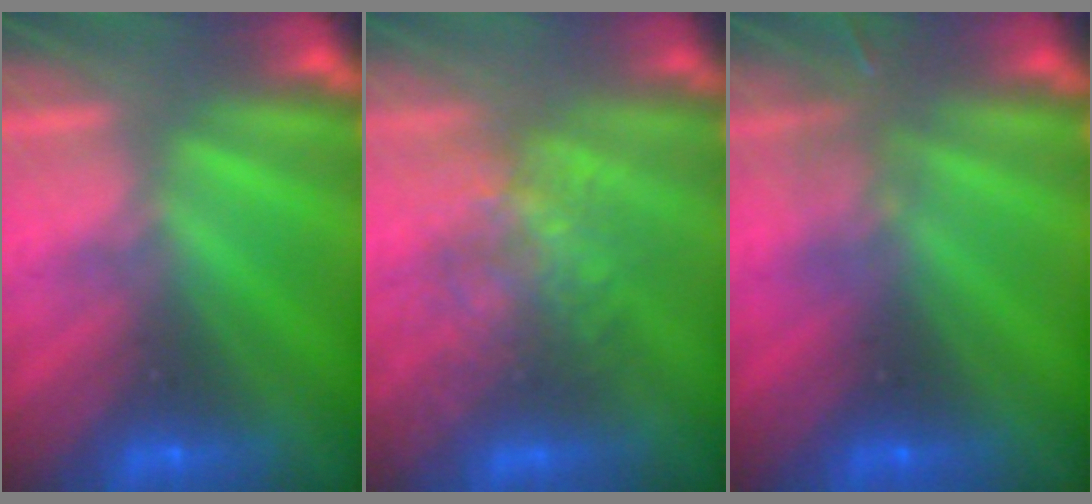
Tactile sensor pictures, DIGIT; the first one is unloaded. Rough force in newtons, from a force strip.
{"total": 3.3}
{"total": 2.7}